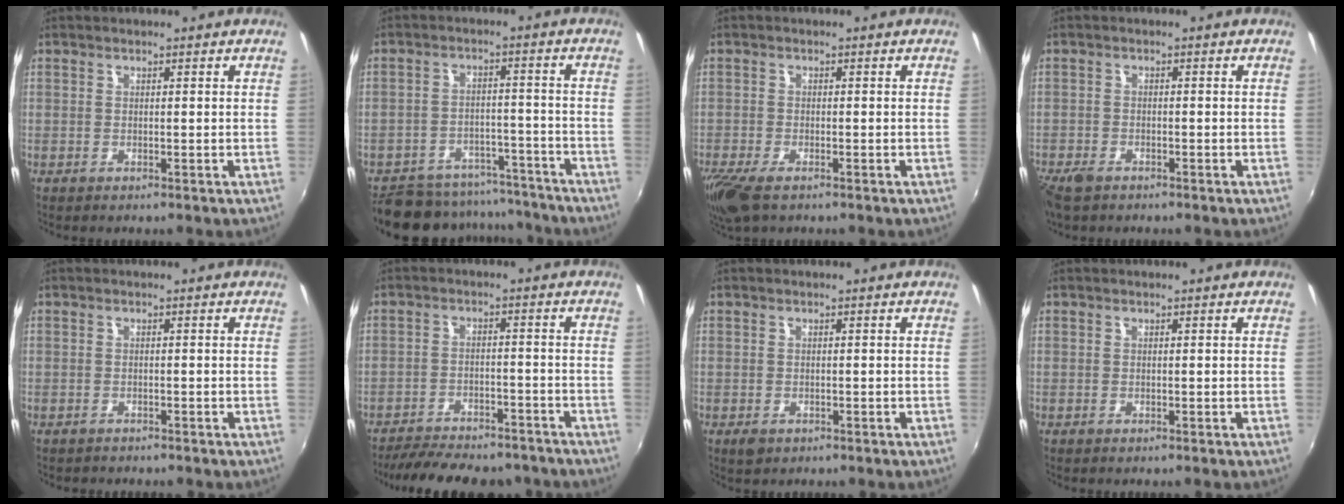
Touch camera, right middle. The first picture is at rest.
{"total": 17.7, "force": [-15.4, 6.8, 5.4], "torque": [-0.125, 0.023, -0.201]}
{"total": 6.3, "force": [-4.4, 2.0, 4.0], "torque": [-0.098, -0.028, -0.084]}
{"total": 4.1, "force": [-3.1, 1.8, 1.9], "torque": [-0.052, -0.015, -0.063]}
{"total": 1.2, "force": [-1.1, 0.5, 0.1], "torque": [-0.007, -0.004, -0.017]}
{"total": 16.4, "force": [-13.9, 5.3, 7.0], "torque": [-0.148, -0.013, -0.187]}
{"total": 1.8, "force": [-1.0, 1.3, 0.9], "torque": [-0.017, -0.006, -0.016]}
{"total": 0.0}